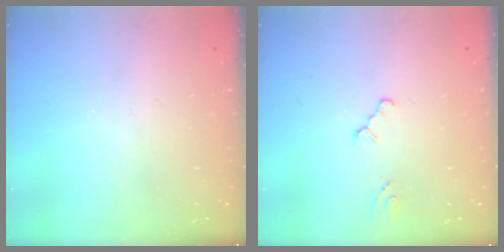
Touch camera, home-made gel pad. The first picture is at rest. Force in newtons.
{"total": 1.6, "press": 1.6, "slide": 0.3}